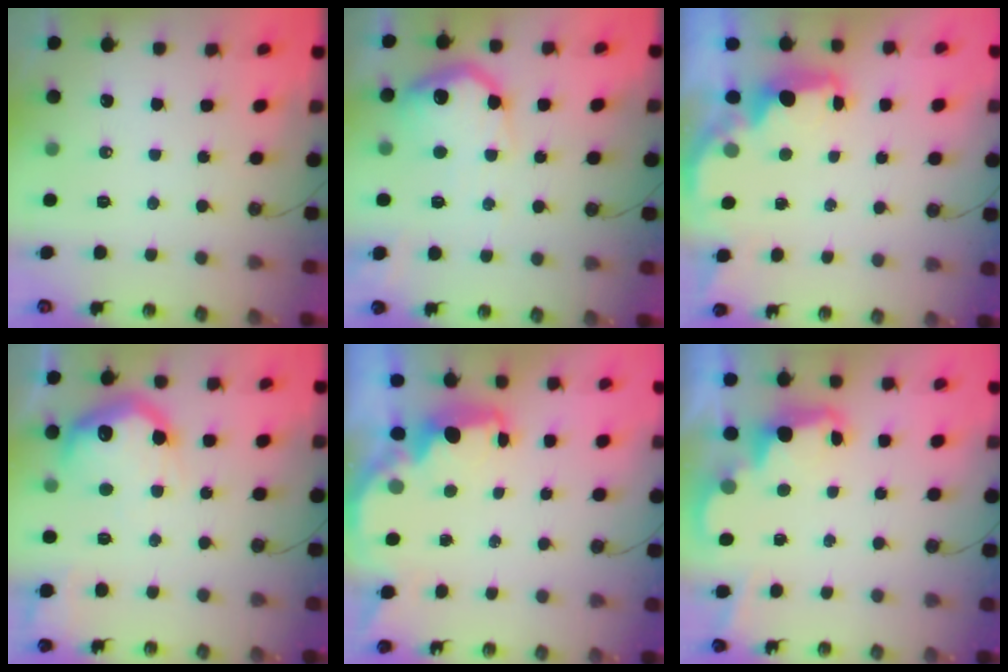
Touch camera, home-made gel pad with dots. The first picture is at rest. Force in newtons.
{"total": 17.7, "press": 17.7, "slide": 1.1}
{"total": 2.3, "press": 2.2, "slide": 0.7}
{"total": 17.3, "press": 17.3, "slide": 1.1}
{"total": 3.8, "press": 3.7, "slide": 0.6}
{"total": 2.6, "press": 2.5, "slide": 0.6}